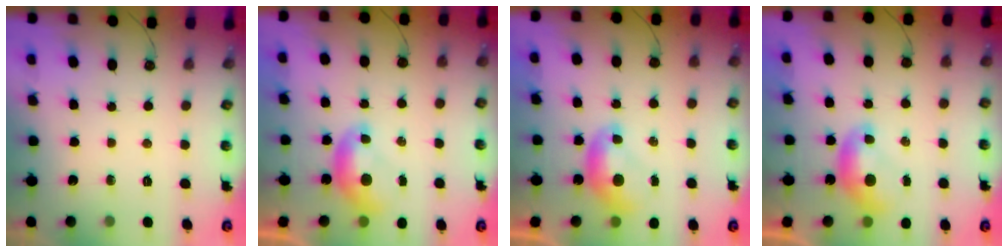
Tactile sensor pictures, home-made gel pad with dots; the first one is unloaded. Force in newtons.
{"total": 0.0}
{"total": 0.0}
{"total": 0.0}